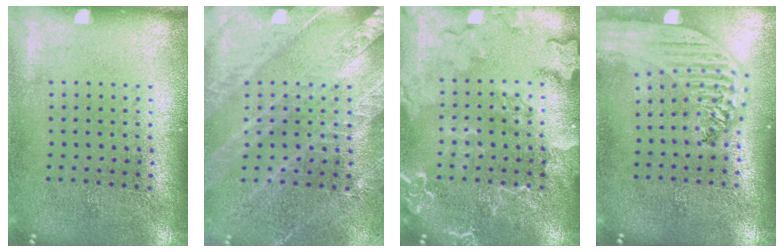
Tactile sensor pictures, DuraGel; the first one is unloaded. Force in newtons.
{"total": 2.8, "press": 2.7, "slide": 0.7}
{"total": 3.7, "press": 3.7, "slide": 0.6}
{"total": 2.8, "press": 2.2, "slide": 1.6}